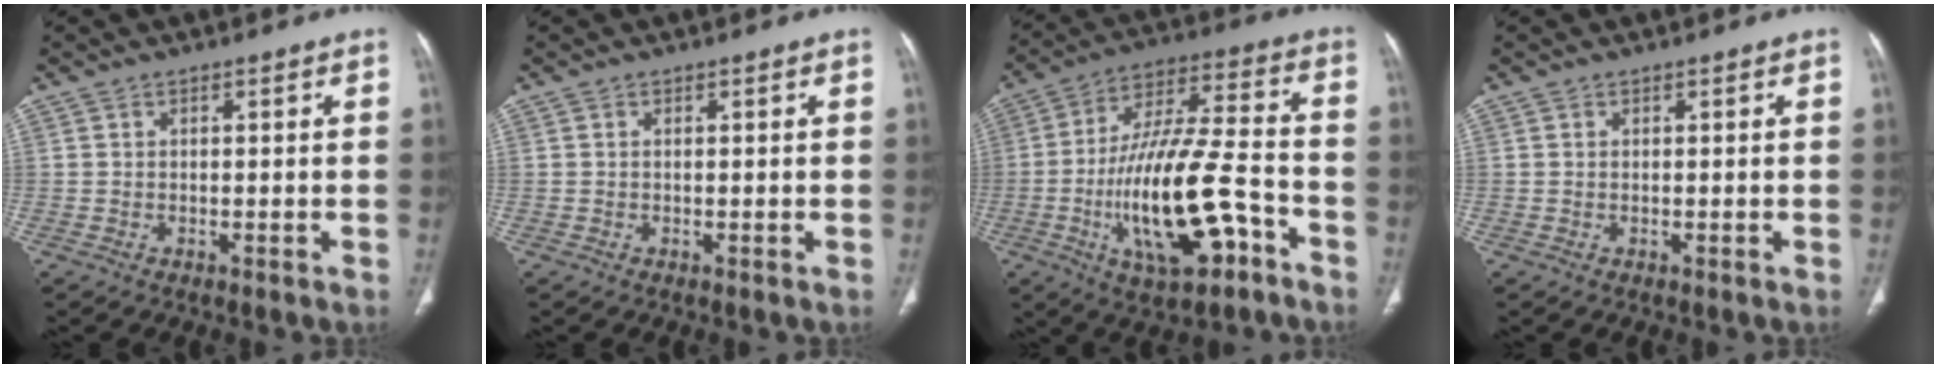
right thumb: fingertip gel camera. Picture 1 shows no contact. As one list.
[{"total": 0.0}, {"total": 21.1, "force": [-7.3, 7.7, 18.3], "torque": [-0.330, 0.042, -0.113]}, {"total": 0.0}]